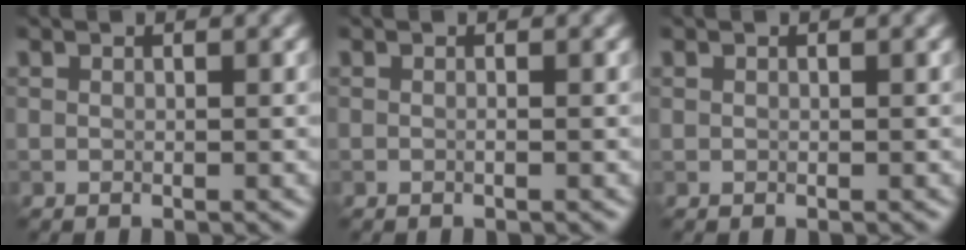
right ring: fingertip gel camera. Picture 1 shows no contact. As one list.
[{"total": 0.0}, {"total": 0.0}]